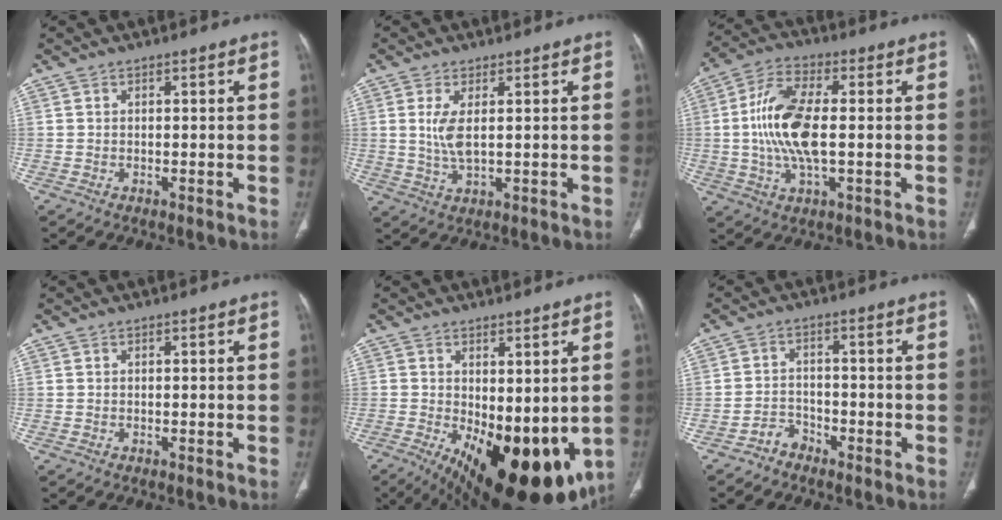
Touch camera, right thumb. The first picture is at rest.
{"total": 4.7, "force": [0.9, 1.6, 4.4], "torque": [-0.103, -0.015, 0.024]}
{"total": 13.4, "force": [-0.2, 5.6, 12.2], "torque": [-0.259, 0.009, -0.008]}
{"total": 0.0}
{"total": 21.6, "force": [-4.7, 10.2, 18.4], "torque": [-0.231, -0.037, -0.040]}
{"total": 2.9, "force": [-2.3, 1.8, 0.2], "torque": [0.003, 0.020, -0.044]}